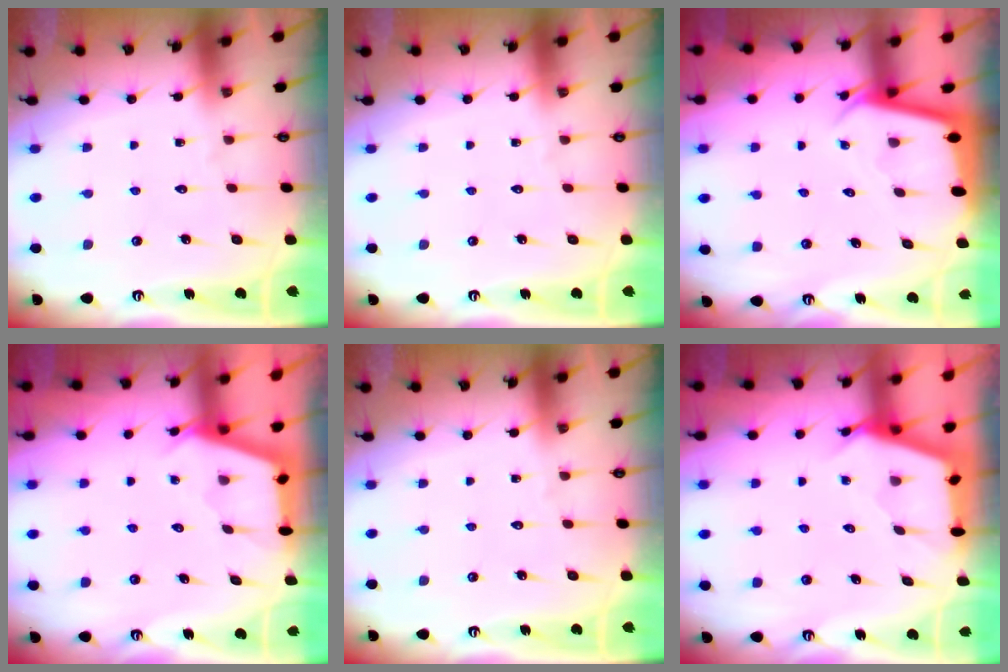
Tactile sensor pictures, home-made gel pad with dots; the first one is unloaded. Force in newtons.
{"total": 0.0}
{"total": 2.5, "press": 2.5, "slide": 0.1}
{"total": 2.6, "press": 2.6, "slide": 0.3}
{"total": 0.0}
{"total": 2.6, "press": 2.6, "slide": 0.3}